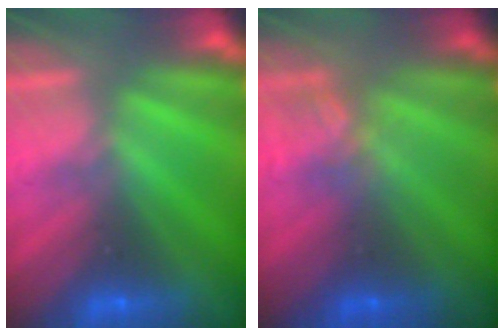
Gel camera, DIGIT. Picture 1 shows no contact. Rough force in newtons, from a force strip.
{"total": 3.8}